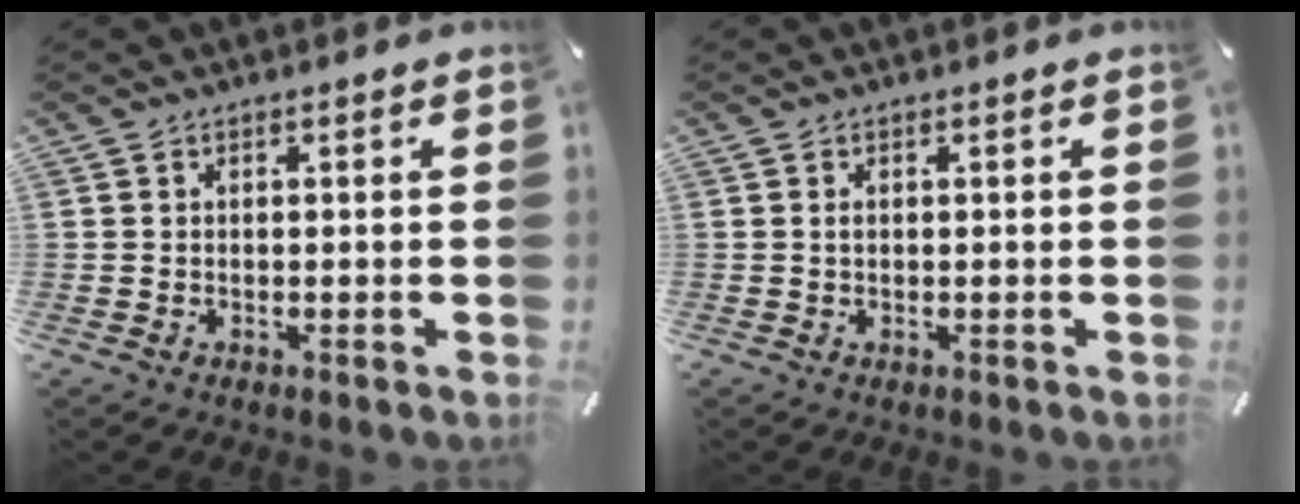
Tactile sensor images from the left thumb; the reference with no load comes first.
{"total": 0.6, "force": [0.1, 0.2, 0.5], "torque": [-0.011, -0.002, 0.001]}